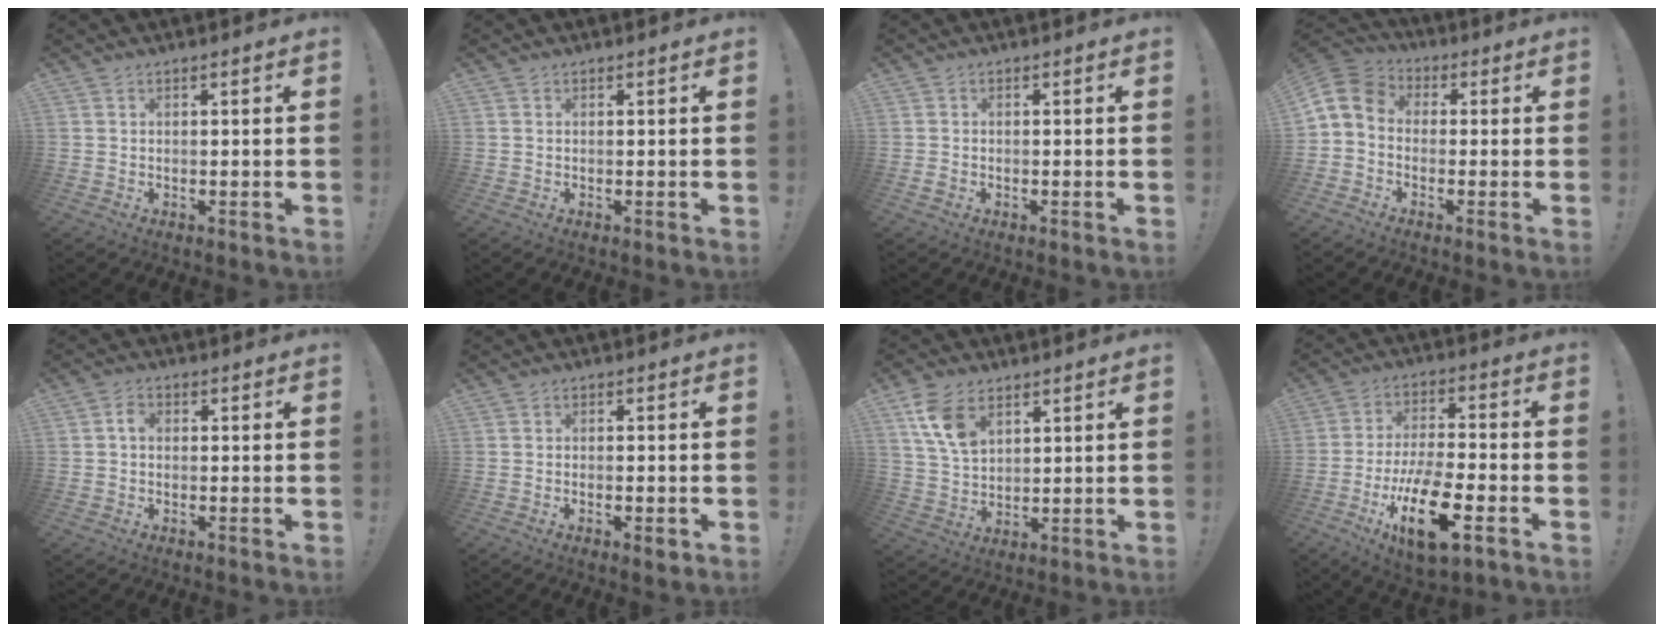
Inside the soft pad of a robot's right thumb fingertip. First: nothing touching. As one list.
[{"total": 0.0}, {"total": 1.1, "force": [-0.7, 0.5, 0.6], "torque": [-0.012, 0.005, -0.012]}, {"total": 7.6, "force": [-0.8, 6.1, 4.5], "torque": [-0.090, 0.012, -0.010]}, {"total": 2.6, "force": [0.0, 1.8, 1.8], "torque": [-0.031, 0.008, -0.001]}, {"total": 1.9, "force": [-0.9, 0.5, 1.7], "torque": [-0.022, 0.002, -0.014]}, {"total": 10.2, "force": [5.4, 6.1, 6.0], "torque": [-0.117, -0.014, 0.105]}, {"total": 17.9, "force": [-7.7, 6.8, 14.7], "torque": [-0.249, 0.034, -0.120]}]